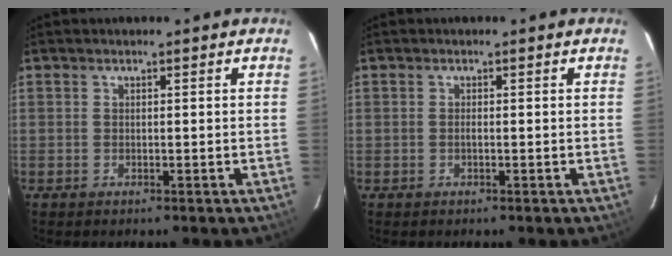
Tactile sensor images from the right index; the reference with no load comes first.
{"total": 0.6, "force": [-0.2, 0.1, 0.6], "torque": [-0.010, 0.001, -0.004]}